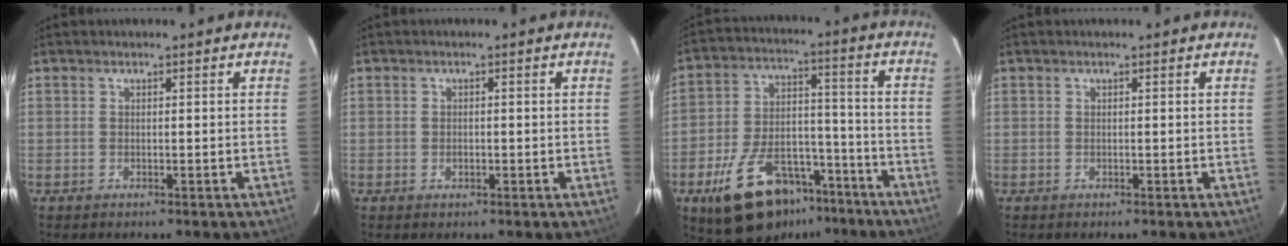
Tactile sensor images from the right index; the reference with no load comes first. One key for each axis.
{"total": 1.1, "fx": -0.3, "fy": 1.0, "fz": 0.3, "tx": -0.005, "ty": 0.000, "tz": -0.003}
{"total": 18.6, "fx": -11.8, "fy": 9.8, "fz": 10.6, "tx": -0.205, "ty": 0.013, "tz": -0.174}
{"total": 0.0}